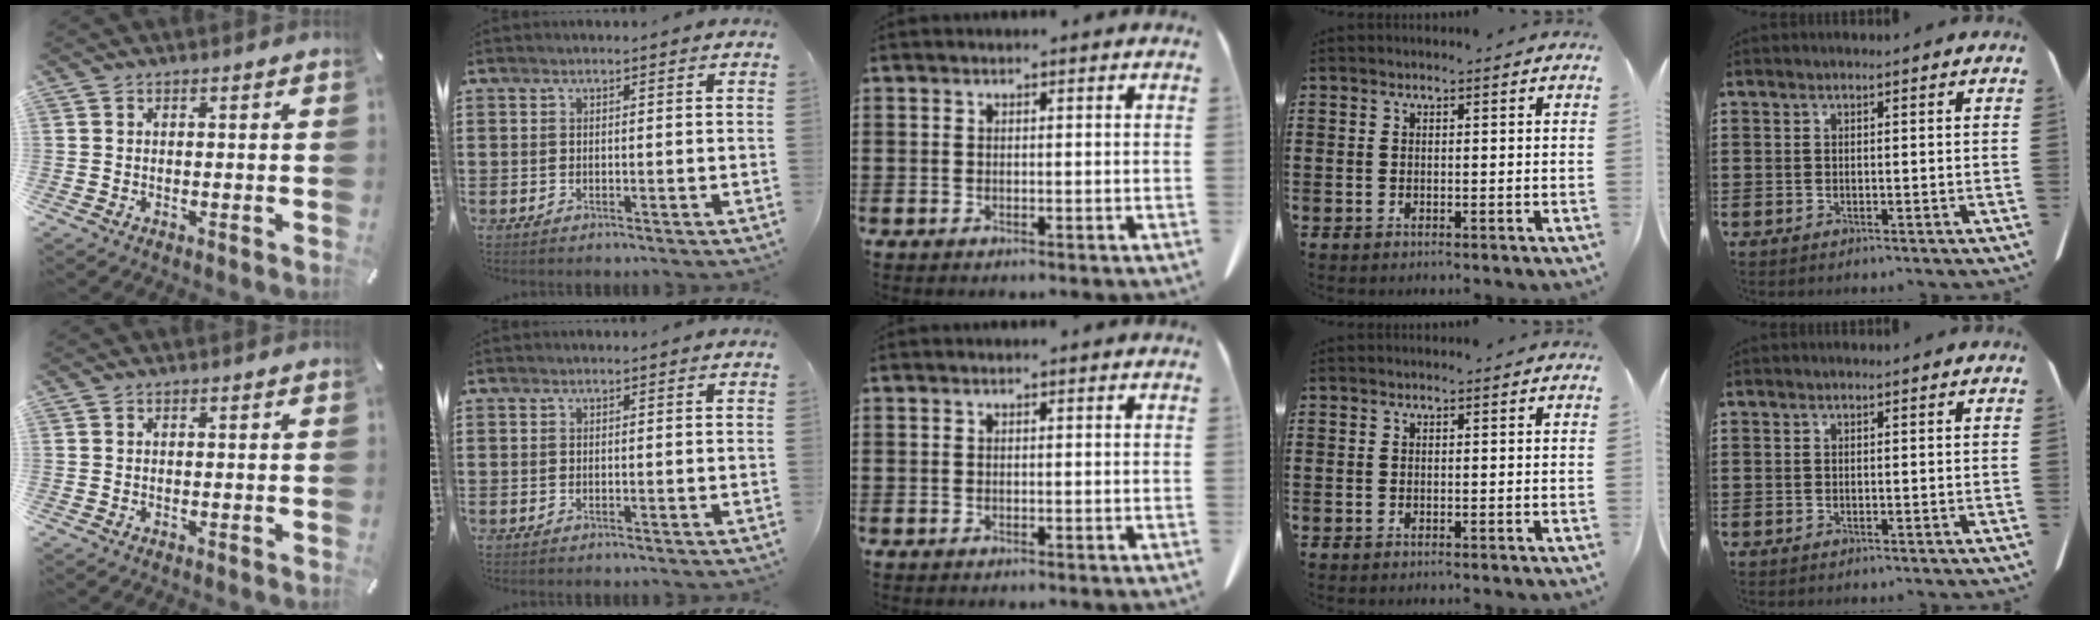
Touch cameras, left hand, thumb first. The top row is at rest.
{}